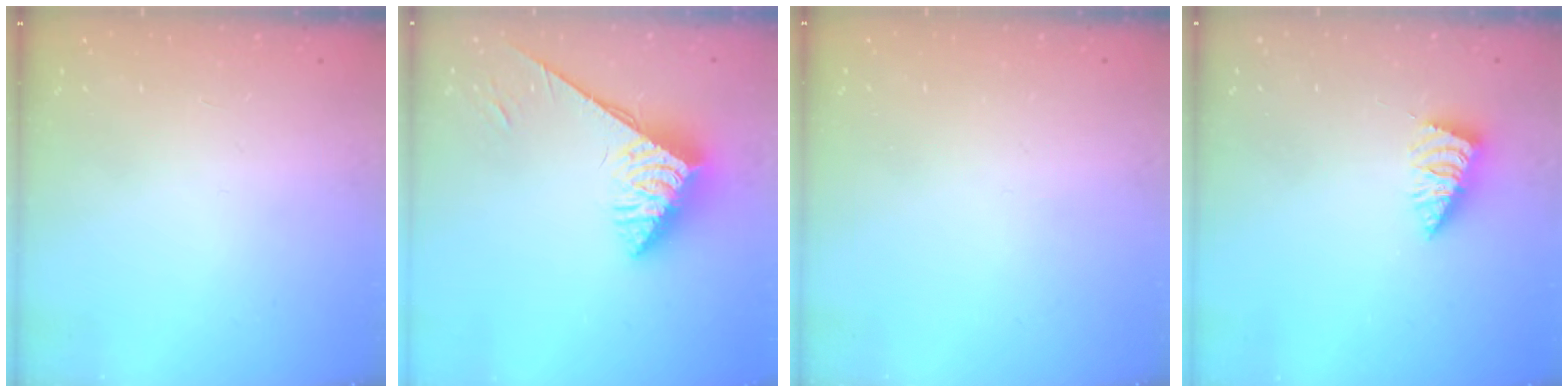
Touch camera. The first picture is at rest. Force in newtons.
{"total": 6.3, "press": 6.3, "slide": 0.4}
{"total": 0.0}
{"total": 0.9, "press": 0.9, "slide": 0.1}